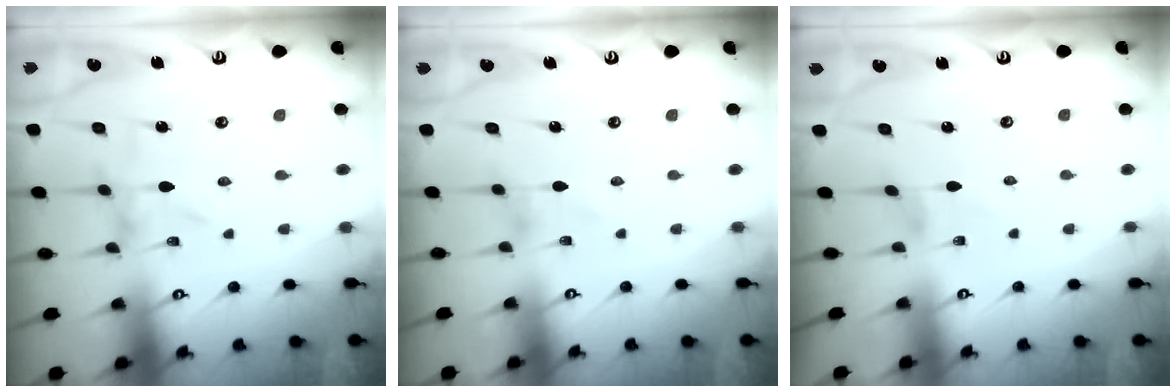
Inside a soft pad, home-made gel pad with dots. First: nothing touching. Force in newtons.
{"total": 0.8, "press": 0.7, "slide": 0.3}
{"total": 0.9, "press": 0.8, "slide": 0.2}